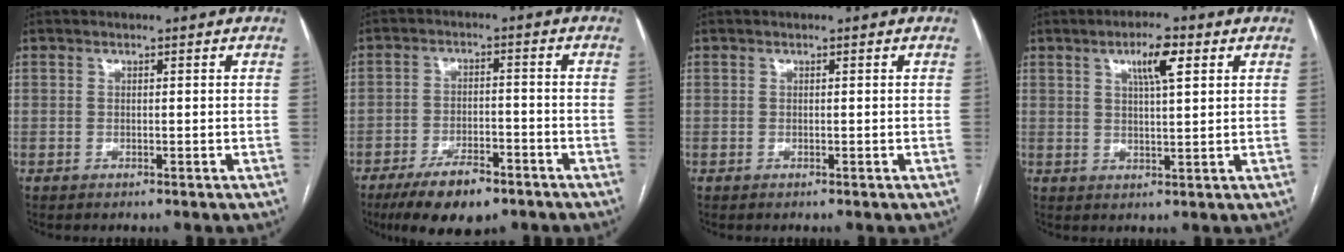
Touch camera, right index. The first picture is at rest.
{"total": 9.3, "force": [-6.5, 3.3, 5.8], "torque": [-0.098, -0.008, -0.107]}
{"total": 0.0}
{"total": 5.6, "force": [2.6, 0.9, 4.9], "torque": [-0.086, 0.005, 0.042]}